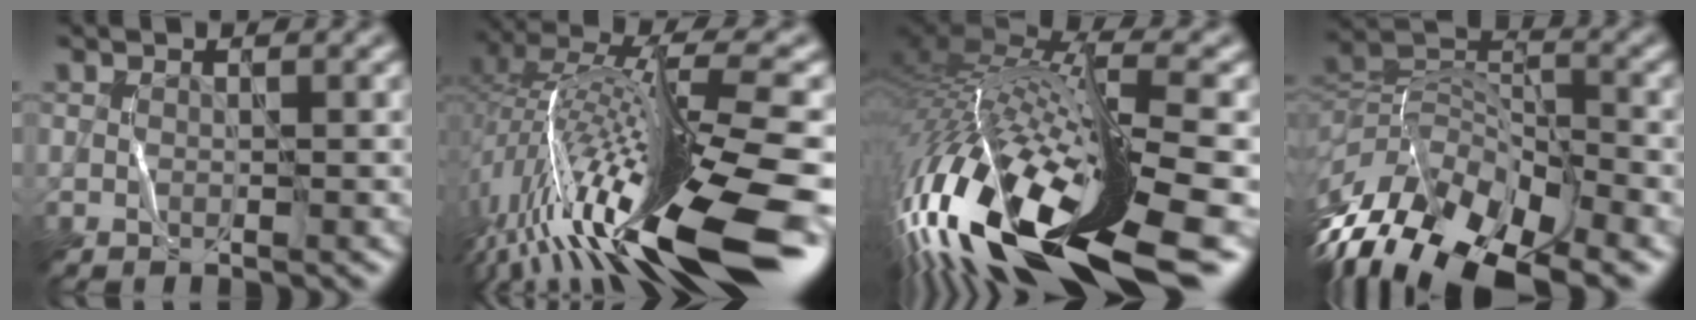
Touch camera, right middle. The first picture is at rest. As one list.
[{"total": 16.7, "force": [-6.1, 4.0, 15.0], "torque": [-0.286, 0.040, -0.111]}, {"total": 17.4, "force": [-6.1, 5.3, 15.4], "torque": [-0.316, -0.039, -0.069]}, {"total": 15.8, "force": [-10.0, 7.4, 9.6], "torque": [-0.203, -0.002, -0.154]}]